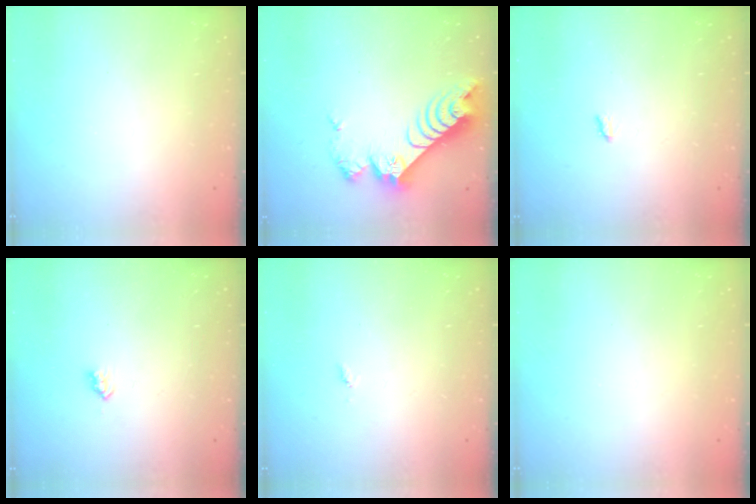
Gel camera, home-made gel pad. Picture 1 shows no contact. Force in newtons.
{"total": 11.0, "press": 11.0, "slide": 1.0}
{"total": 1.7, "press": 1.6, "slide": 0.3}
{"total": 2.6, "press": 2.5, "slide": 0.4}
{"total": 3.5, "press": 3.5, "slide": 0.5}
{"total": 0.0}